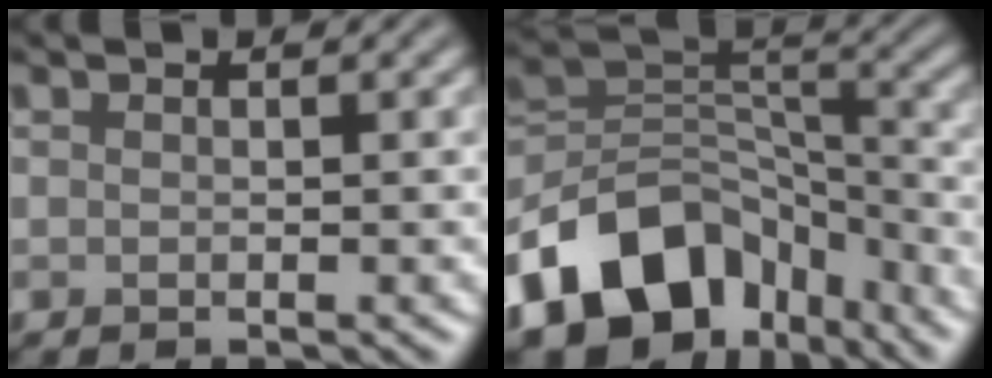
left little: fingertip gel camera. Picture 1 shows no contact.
{"total": 13.4, "force": [-8.0, 8.7, 6.3], "torque": [-0.120, 0.004, -0.148]}